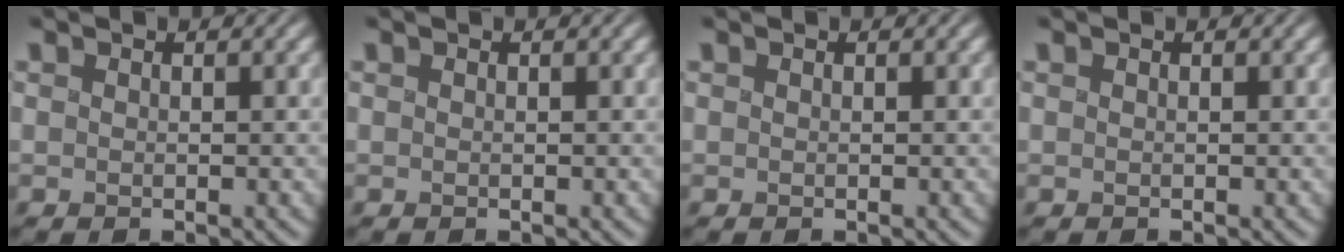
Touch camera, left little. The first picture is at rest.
{"total": 0.0}
{"total": 0.0}
{"total": 0.0}